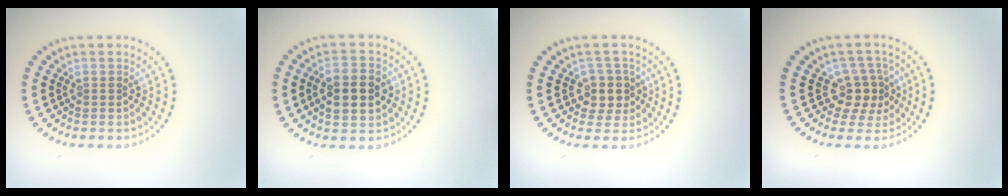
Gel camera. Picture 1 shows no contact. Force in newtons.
{"total": 4.6, "press": 4.6, "slide": 0.3}
{"total": 2.5, "press": 2.2, "slide": 1.1}
{"total": 2.7, "press": 2.1, "slide": 1.6}